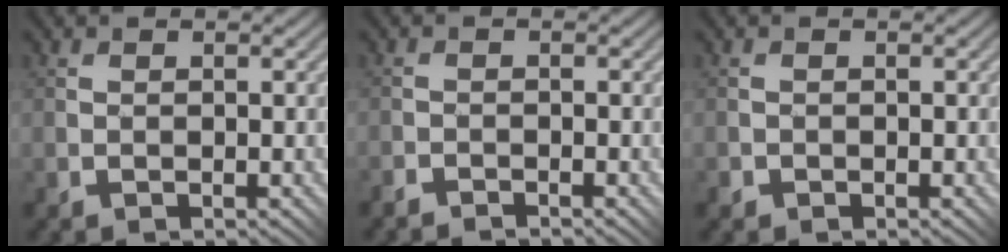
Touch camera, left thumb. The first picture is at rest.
{"total": 1.7, "force": [-1.7, 0.1, 0.2], "torque": [-0.001, 0.001, -0.036]}
{"total": 0.6, "force": [-0.3, 0.5, 0.0], "torque": [0.000, -0.001, -0.007]}